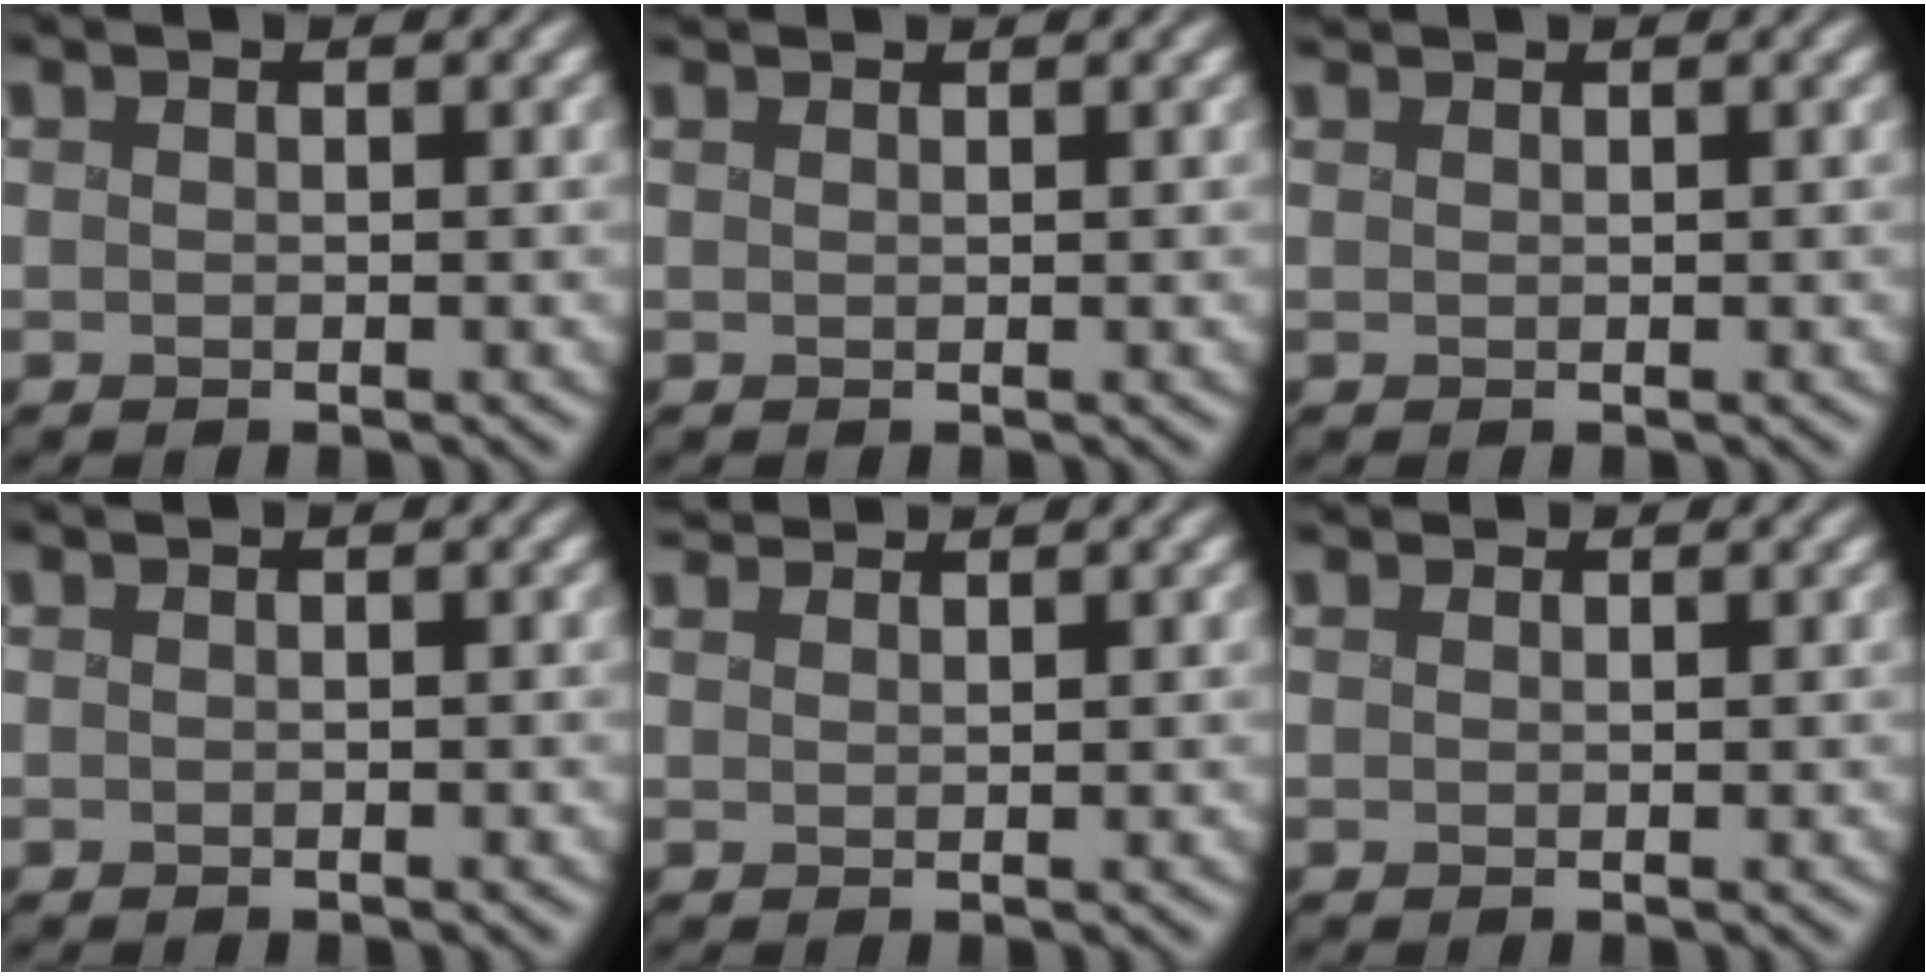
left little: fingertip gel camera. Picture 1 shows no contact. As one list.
[{"total": 1.3, "force": [1.2, 0.1, 0.3], "torque": [-0.002, 0.004, 0.017]}, {"total": 1.0, "force": [0.9, 0.0, 0.2], "torque": [-0.001, 0.003, 0.014]}, {"total": 0.0}, {"total": 2.6, "force": [2.5, 0.4, 0.7], "torque": [-0.012, 0.004, 0.044]}, {"total": 0.9, "force": [0.7, 0.4, 0.2], "torque": [-0.004, 0.001, 0.012]}]